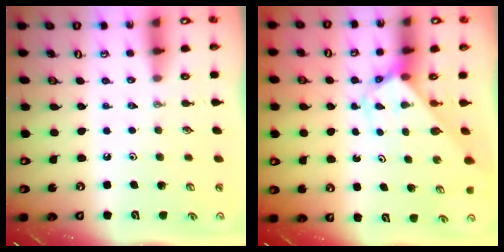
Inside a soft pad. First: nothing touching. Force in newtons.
{"total": 2.7, "press": 2.7, "slide": 0.1}